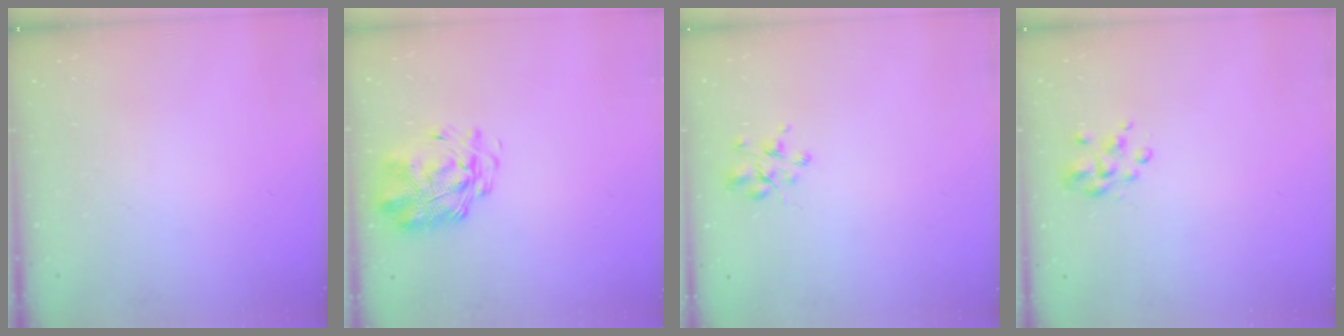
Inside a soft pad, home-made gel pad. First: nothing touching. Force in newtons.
{"total": 2.9, "press": 2.8, "slide": 0.7}
{"total": 3.1, "press": 3.1, "slide": 0.5}
{"total": 3.0, "press": 2.9, "slide": 1.1}